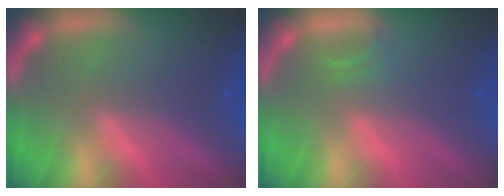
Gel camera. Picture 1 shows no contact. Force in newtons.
{"total": 0.9}